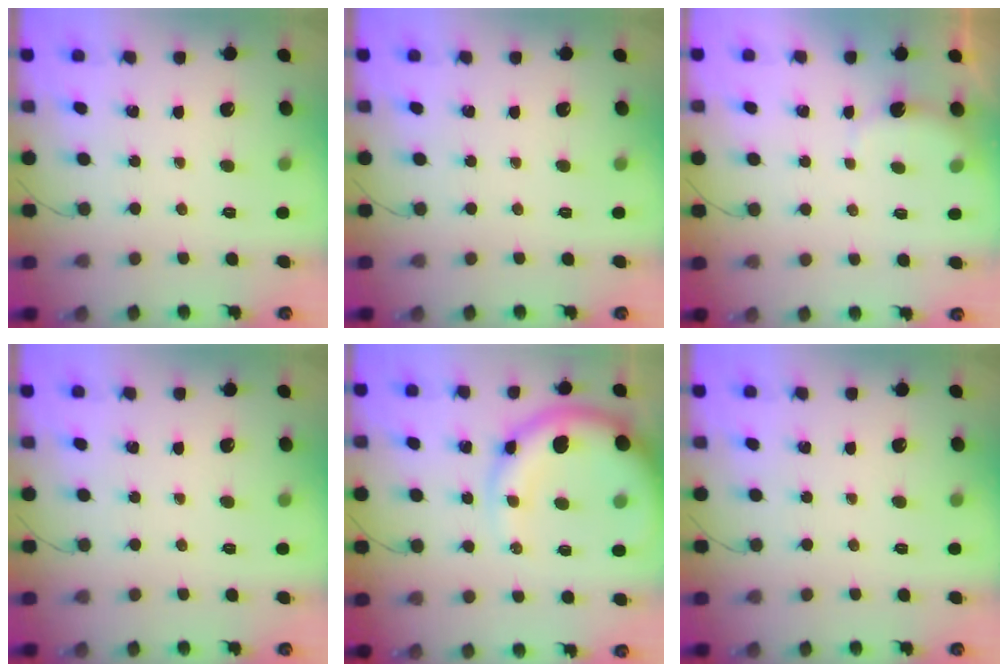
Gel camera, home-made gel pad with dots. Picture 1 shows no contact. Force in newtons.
{"total": 0.0}
{"total": 3.0, "press": 2.9, "slide": 0.7}
{"total": 0.0}
{"total": 10.7, "press": 10.3, "slide": 3.0}
{"total": 0.0}